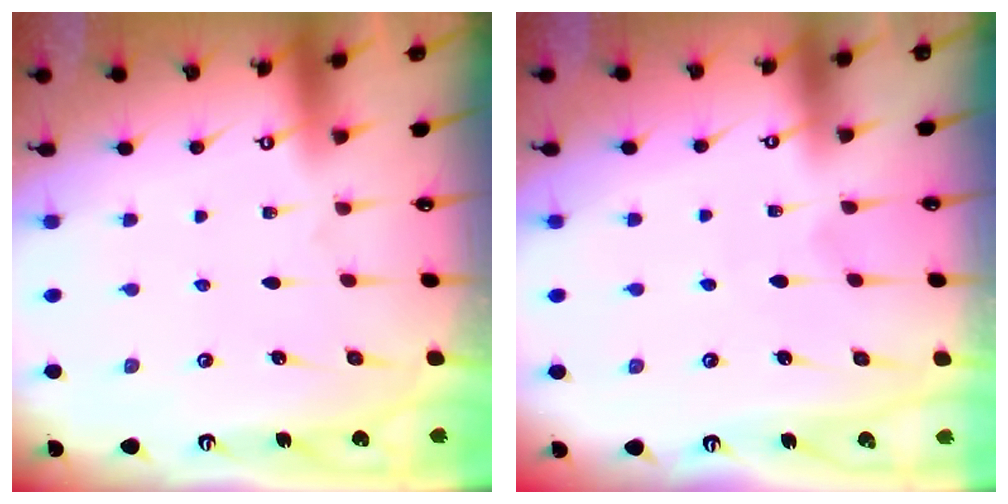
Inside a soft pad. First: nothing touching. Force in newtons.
{"total": 3.1, "press": 3.1, "slide": 0.2}